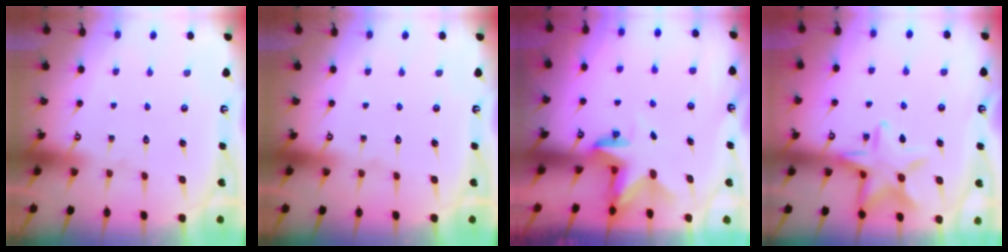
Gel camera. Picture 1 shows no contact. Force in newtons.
{"total": 0.0}
{"total": 3.0, "press": 3.0, "slide": 0.2}
{"total": 13.0, "press": 13.0, "slide": 0.9}